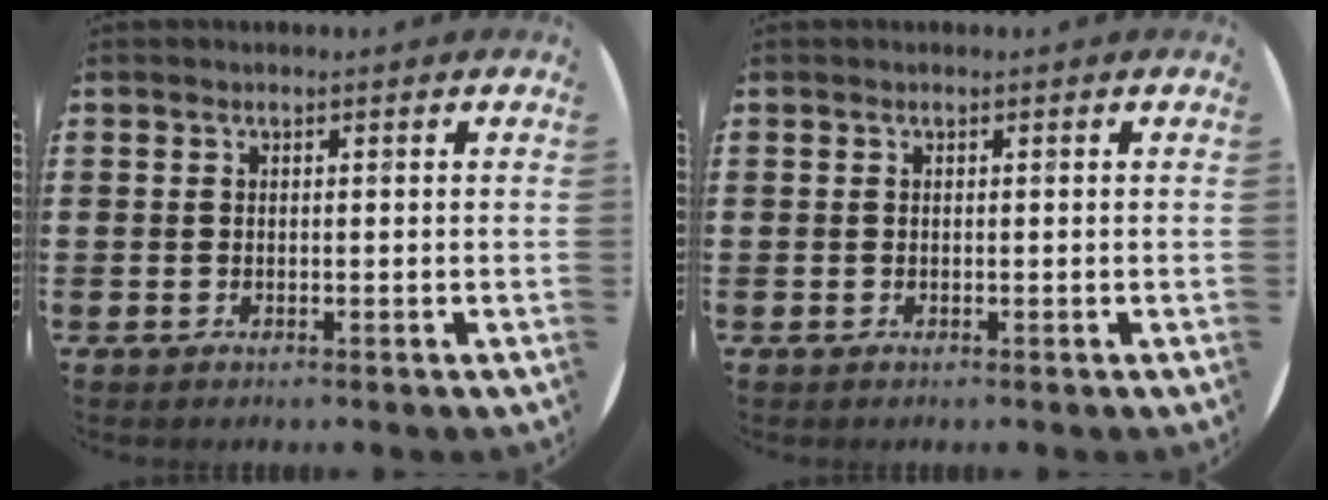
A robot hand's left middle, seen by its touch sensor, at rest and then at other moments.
{"total": 0.0}